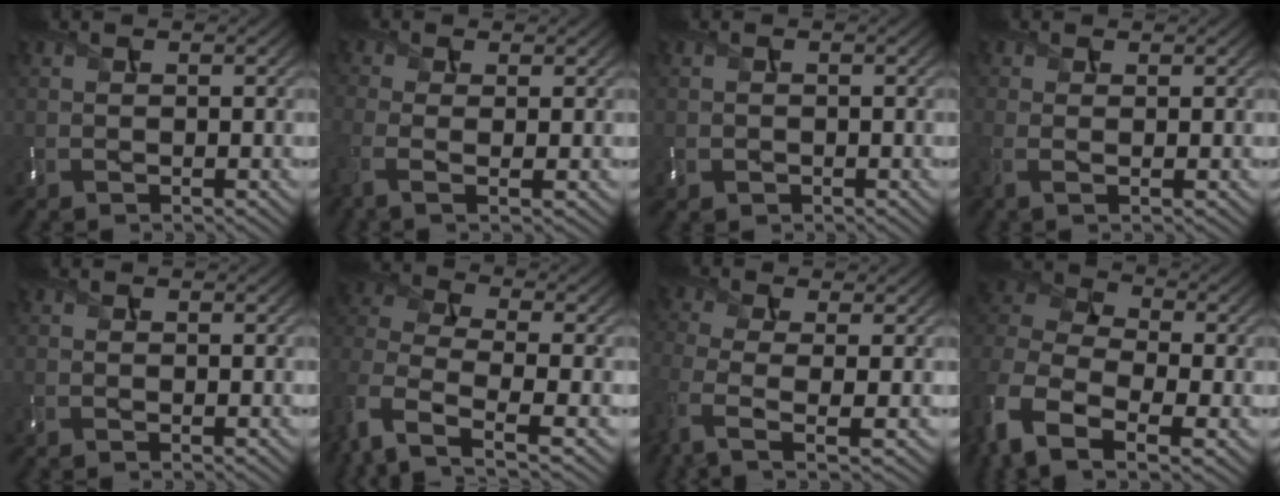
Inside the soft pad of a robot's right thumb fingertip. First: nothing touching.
{"total": 3.6, "force": [-1.0, 1.3, 3.2], "torque": [-0.085, -0.009, -0.024]}
{"total": 1.2, "force": [-0.4, 1.1, 0.3], "torque": [-0.004, -0.007, -0.010]}
{"total": 1.8, "force": [-0.1, 0.4, 1.7], "torque": [-0.045, -0.005, -0.006]}
{"total": 0.0}
{"total": 8.2, "force": [-3.6, 4.3, 6.0], "torque": [-0.152, -0.014, -0.082]}
{"total": 6.2, "force": [-2.2, 2.3, 5.4], "torque": [-0.131, -0.012, -0.048]}
{"total": 12.2, "force": [-4.9, 7.3, 8.5], "torque": [-0.234, -0.010, -0.096]}